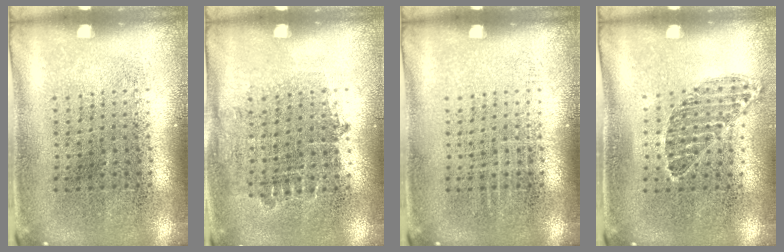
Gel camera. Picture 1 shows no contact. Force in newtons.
{"total": 0.7, "press": 0.7, "slide": 0.3}
{"total": 0.0}
{"total": 0.9, "press": 0.7, "slide": 0.5}